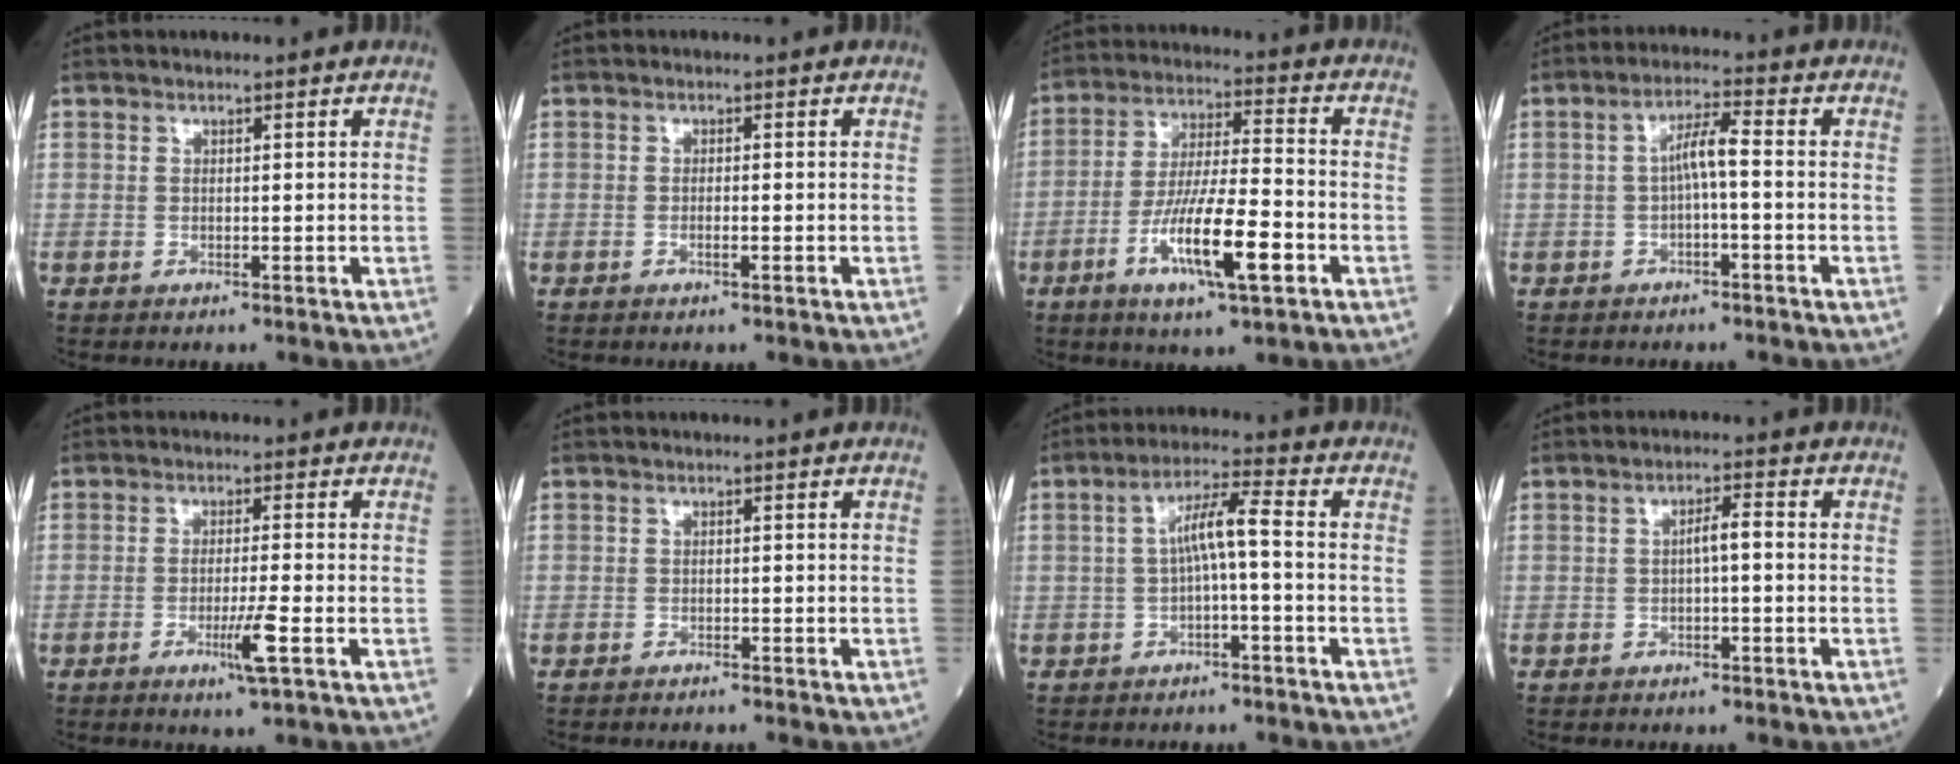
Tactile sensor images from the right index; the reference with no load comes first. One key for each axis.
{"total": 0.9, "fx": -0.4, "fy": 0.1, "fz": 0.8, "tx": -0.016, "ty": 0.001, "tz": -0.007}
{"total": 12.6, "fx": -4.9, "fy": 1.7, "fz": 11.5, "tx": -0.213, "ty": -0.011, "tz": -0.086}
{"total": 4.2, "fx": -0.4, "fy": 0.4, "fz": 4.2, "tx": -0.072, "ty": 0.015, "tz": -0.006}
{"total": 4.3, "fx": -1.8, "fy": -0.6, "fz": 3.9, "tx": -0.073, "ty": -0.011, "tz": -0.033}
{"total": 1.9, "fx": -1.8, "fy": 0.0, "fz": 0.4, "tx": -0.005, "ty": -0.003, "tz": -0.023}
{"total": 5.4, "fx": -0.5, "fy": 0.4, "fz": 5.4, "tx": -0.093, "ty": 0.023, "tz": -0.010}
{"total": 2.4, "fx": -0.3, "fy": 0.4, "fz": 2.4, "tx": -0.036, "ty": 0.007, "tz": -0.007}